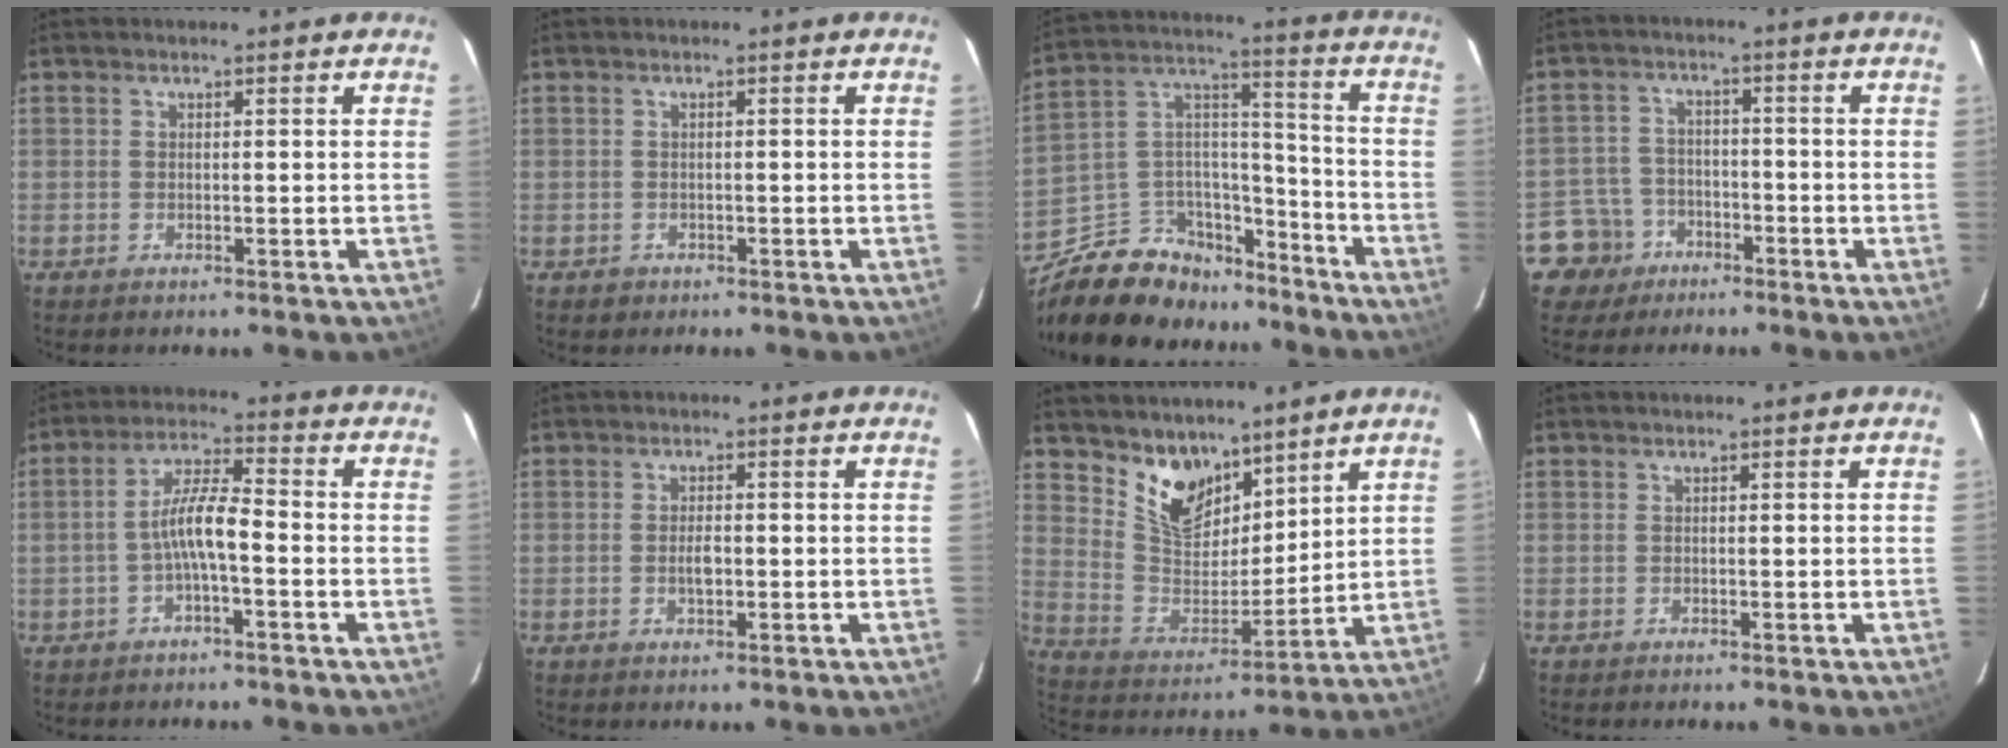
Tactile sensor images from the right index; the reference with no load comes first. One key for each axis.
{"total": 1.6, "fx": -0.8, "fy": 1.3, "fz": 0.3, "tx": -0.006, "ty": 0.001, "tz": -0.006}
{"total": 19.7, "fx": -14.6, "fy": 11.1, "fz": 7.3, "tx": -0.167, "ty": 0.072, "tz": -0.222}
{"total": 6.9, "fx": -3.9, "fy": 5.7, "fz": 0.4, "tx": -0.030, "ty": 0.026, "tz": -0.064}
{"total": 6.2, "fx": -2.1, "fy": 1.0, "fz": 5.8, "tx": -0.119, "ty": 0.014, "tz": -0.037}
{"total": 2.7, "fx": -0.4, "fy": 1.3, "fz": 2.3, "tx": -0.042, "ty": 0.000, "tz": -0.006}
{"total": 12.1, "fx": 8.7, "fy": 6.4, "fz": 5.3, "tx": -0.105, "ty": -0.003, "tz": 0.174}
{"total": 0.0}